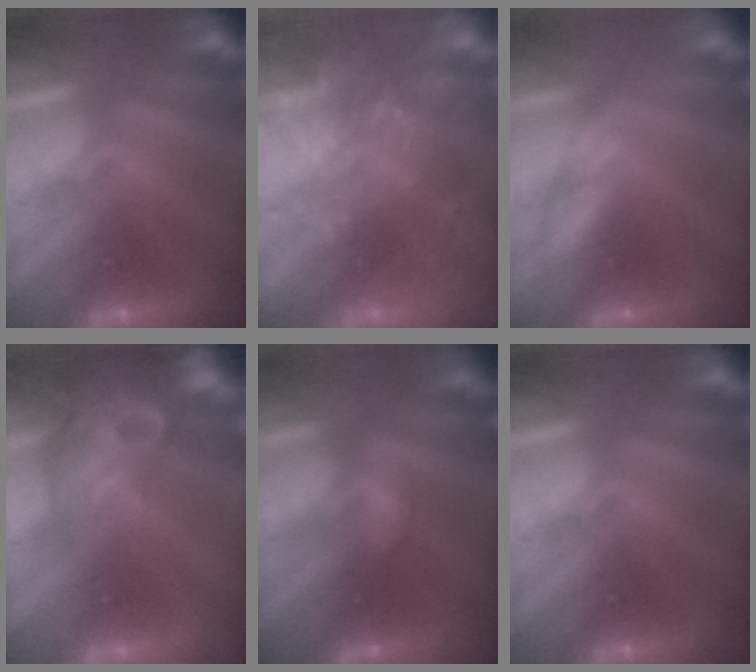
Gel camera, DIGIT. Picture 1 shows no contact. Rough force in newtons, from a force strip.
{"total": 8.3}
{"total": 2.8}
{"total": 11.5}
{"total": 2.2}
{"total": 0.0}